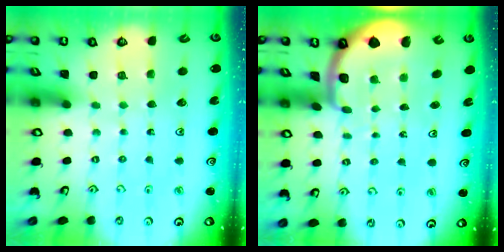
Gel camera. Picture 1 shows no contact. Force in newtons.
{"total": 2.5, "press": 2.4, "slide": 0.5}